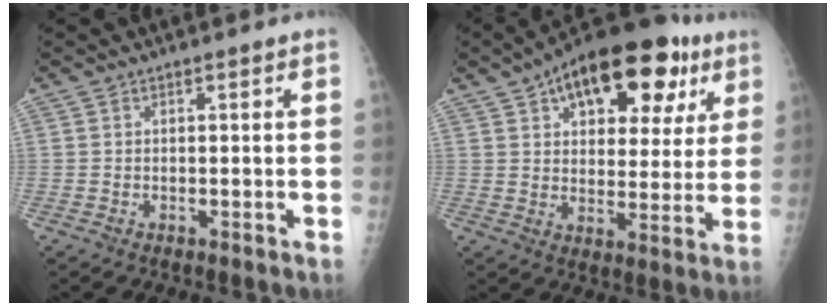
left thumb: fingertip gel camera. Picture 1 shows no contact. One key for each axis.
{"total": 22.2, "fx": 10.9, "fy": 11.5, "fz": 15.5, "tx": -0.185, "ty": 0.001, "tz": 0.156}